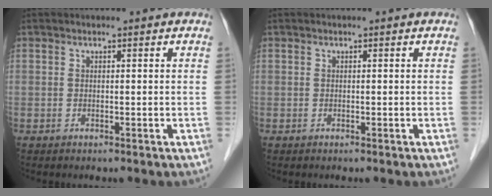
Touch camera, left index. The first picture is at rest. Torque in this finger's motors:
{"motor_torque": [0.00, 0.01, 0.00, 0.00]}